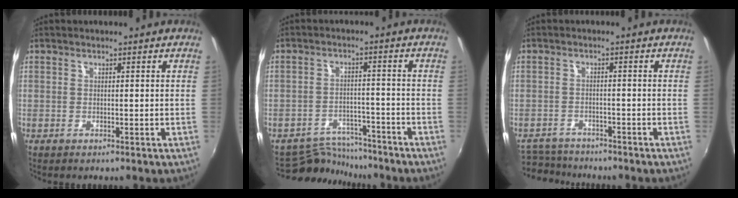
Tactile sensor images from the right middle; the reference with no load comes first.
{"total": 7.5, "force": [-7.2, 2.1, 0.0], "torque": [-0.016, 0.009, -0.115]}
{"total": 7.0, "force": [-6.6, 2.2, 1.2], "torque": [-0.046, -0.005, -0.110]}